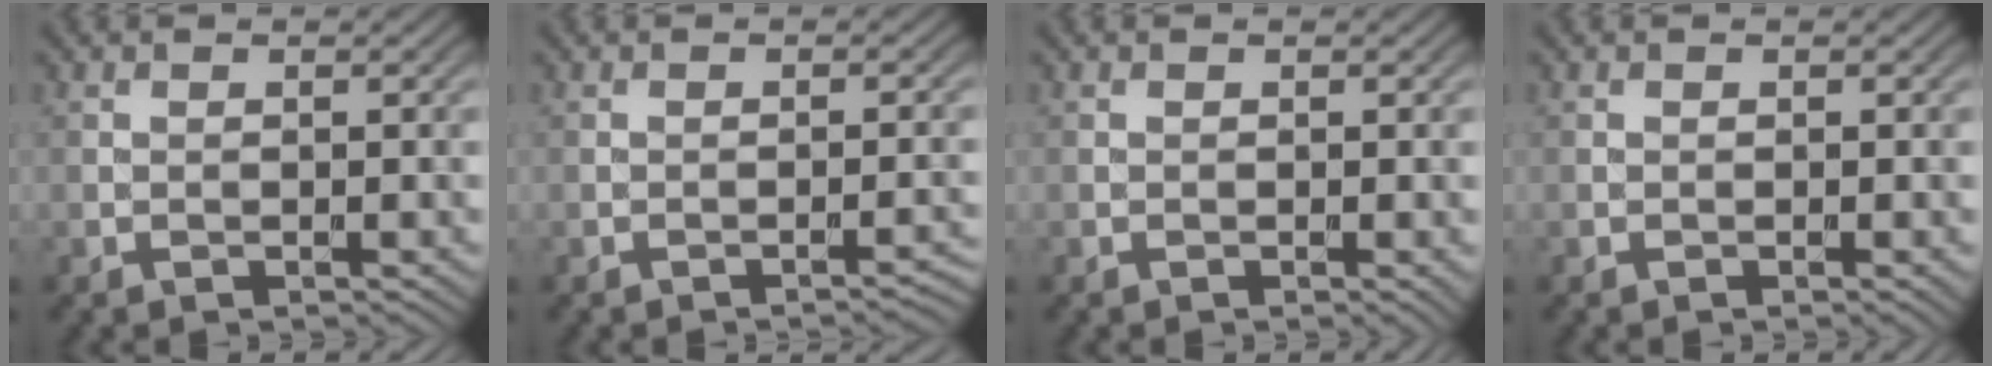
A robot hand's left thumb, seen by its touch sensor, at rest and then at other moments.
{"total": 1.3, "force": [-1.1, 0.1, 0.7], "torque": [-0.003, 0.010, -0.017]}
{"total": 0.0}
{"total": 0.0}